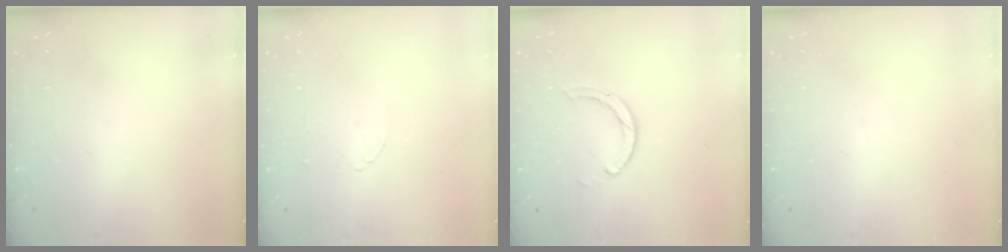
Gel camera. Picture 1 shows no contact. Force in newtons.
{"total": 1.3, "press": 1.3, "slide": 0.1}
{"total": 3.0, "press": 3.0, "slide": 0.3}
{"total": 0.0}